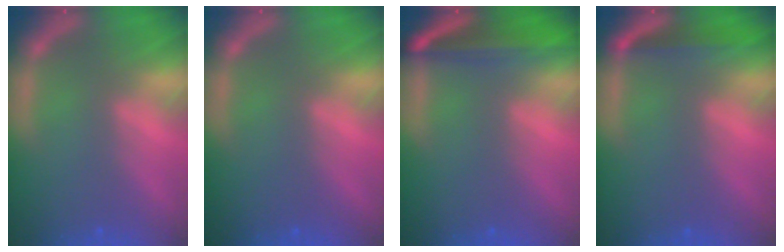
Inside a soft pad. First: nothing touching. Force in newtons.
{"total": 0.0}
{"total": 6.5}
{"total": 3.0}